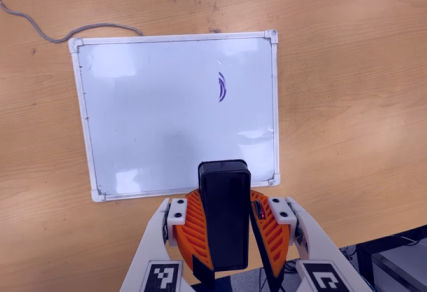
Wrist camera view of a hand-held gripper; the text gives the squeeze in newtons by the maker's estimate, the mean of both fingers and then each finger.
{"total": 10.0, "left": 10.2, "right": 9.8}